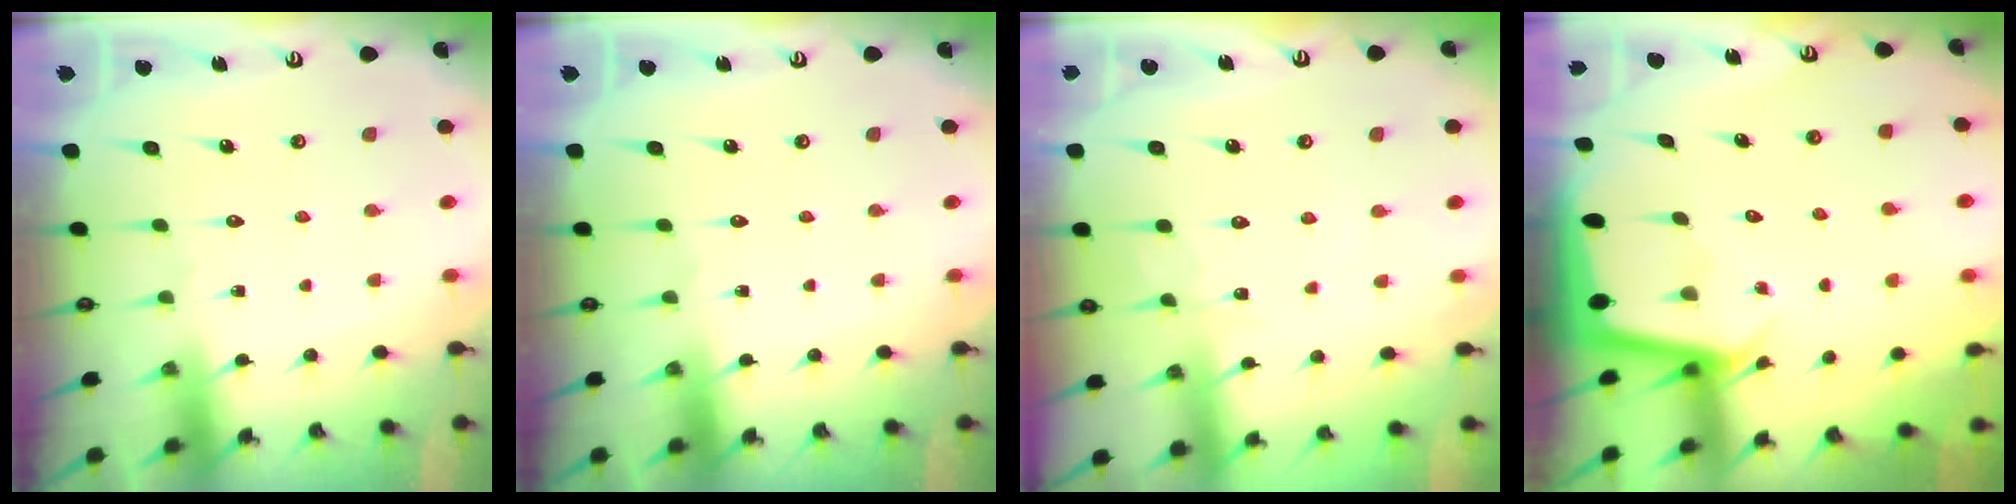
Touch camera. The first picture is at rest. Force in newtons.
{"total": 0.0}
{"total": 2.7, "press": 2.7, "slide": 0.3}
{"total": 2.4, "press": 2.4, "slide": 0.1}